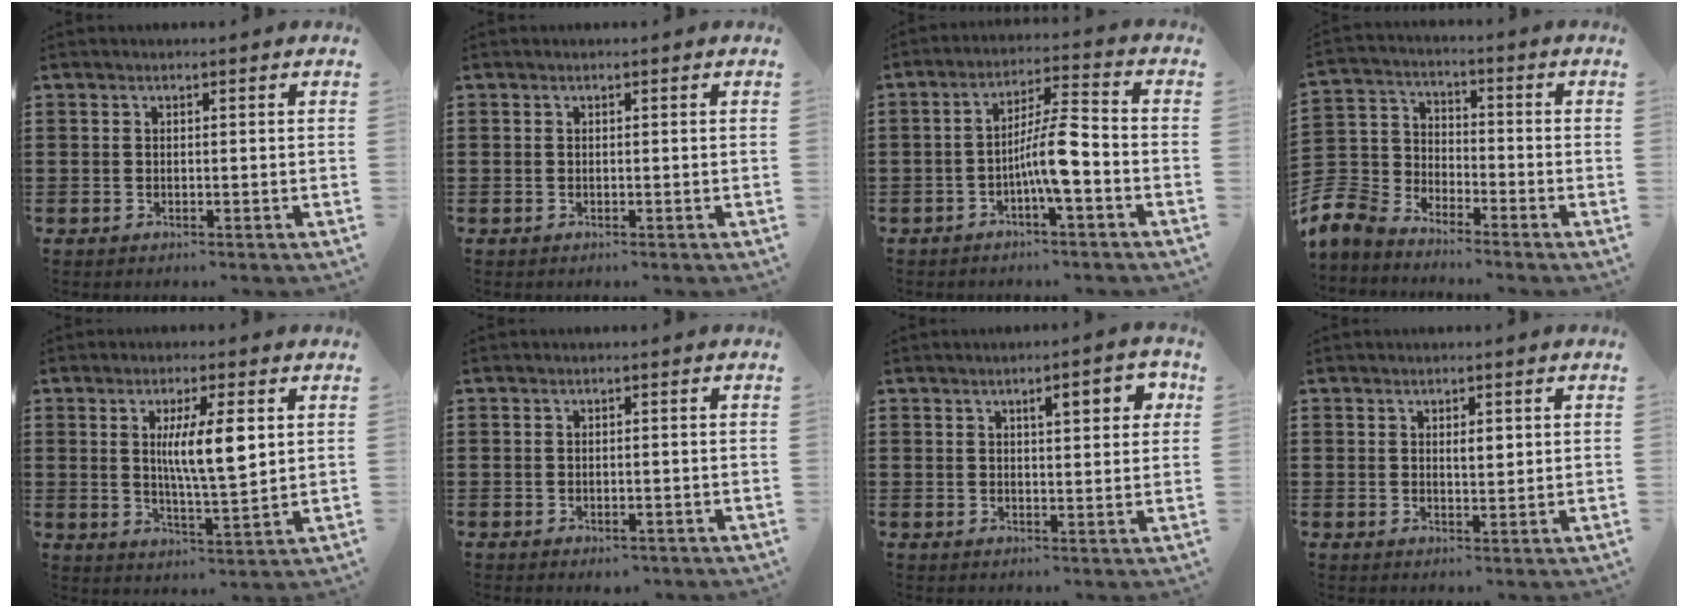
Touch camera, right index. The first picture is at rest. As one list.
[{"total": 0.0}, {"total": 7.5, "force": [-2.7, 1.1, 6.9], "torque": [-0.132, 0.001, -0.054]}, {"total": 6.7, "force": [-5.9, 2.9, 1.0], "torque": [-0.068, -0.007, -0.132]}, {"total": 8.2, "force": [2.1, 1.5, 7.8], "torque": [-0.145, 0.001, 0.031]}, {"total": 1.0, "force": [-0.8, 0.4, 0.4], "torque": [-0.013, -0.005, -0.015]}, {"total": 4.3, "force": [1.7, 1.3, 3.8], "torque": [-0.054, 0.000, 0.020]}, {"total": 1.9, "force": [0.6, 0.8, 1.6], "torque": [-0.025, 0.003, 0.006]}]